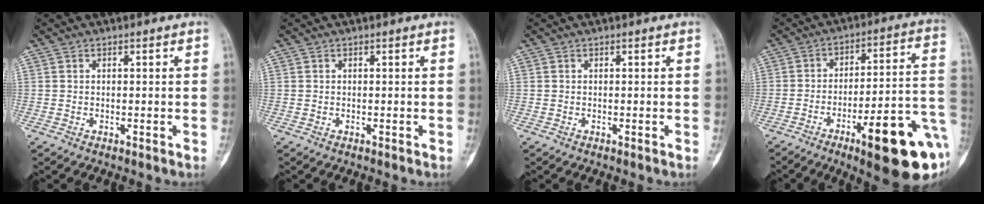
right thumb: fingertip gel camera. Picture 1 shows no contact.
{"total": 0.0}
{"total": 0.0}
{"total": 21.8, "force": [-8.4, 5.2, 19.5], "torque": [-0.213, 0.038, -0.112]}